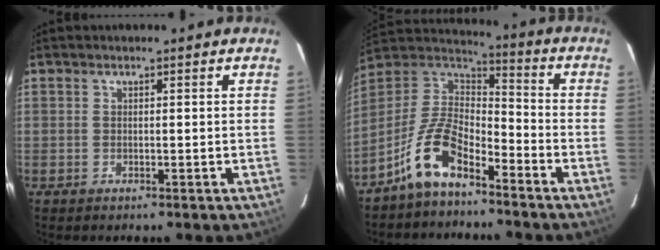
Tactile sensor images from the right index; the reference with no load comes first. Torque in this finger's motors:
{"motor_torque": [1.03, -1.11, 0.48, 0.10]}